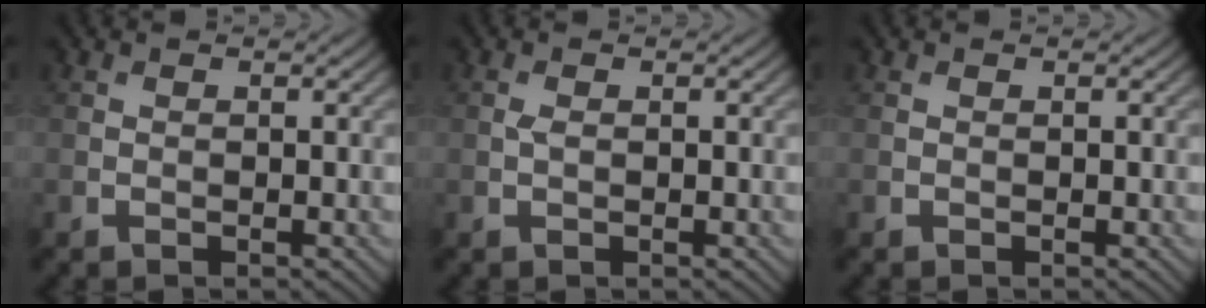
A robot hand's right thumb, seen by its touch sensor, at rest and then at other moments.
{"total": 0.8, "force": [0.1, 0.3, 0.7], "torque": [-0.019, 0.000, 0.002]}
{"total": 0.0}